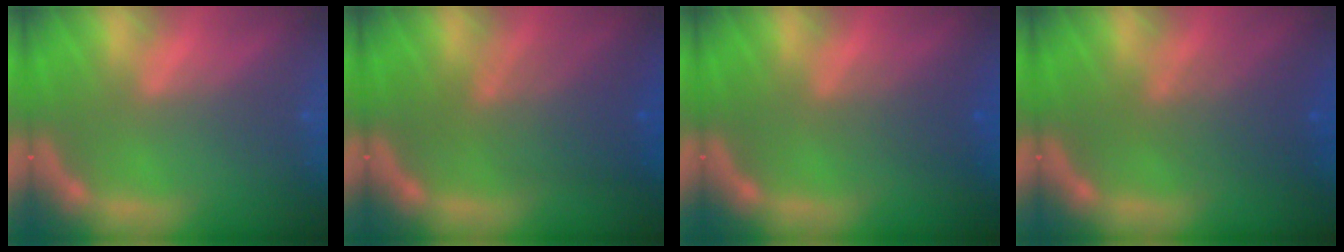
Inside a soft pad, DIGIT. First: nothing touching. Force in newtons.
{"total": 5.5}
{"total": 2.5}
{"total": 4.1}